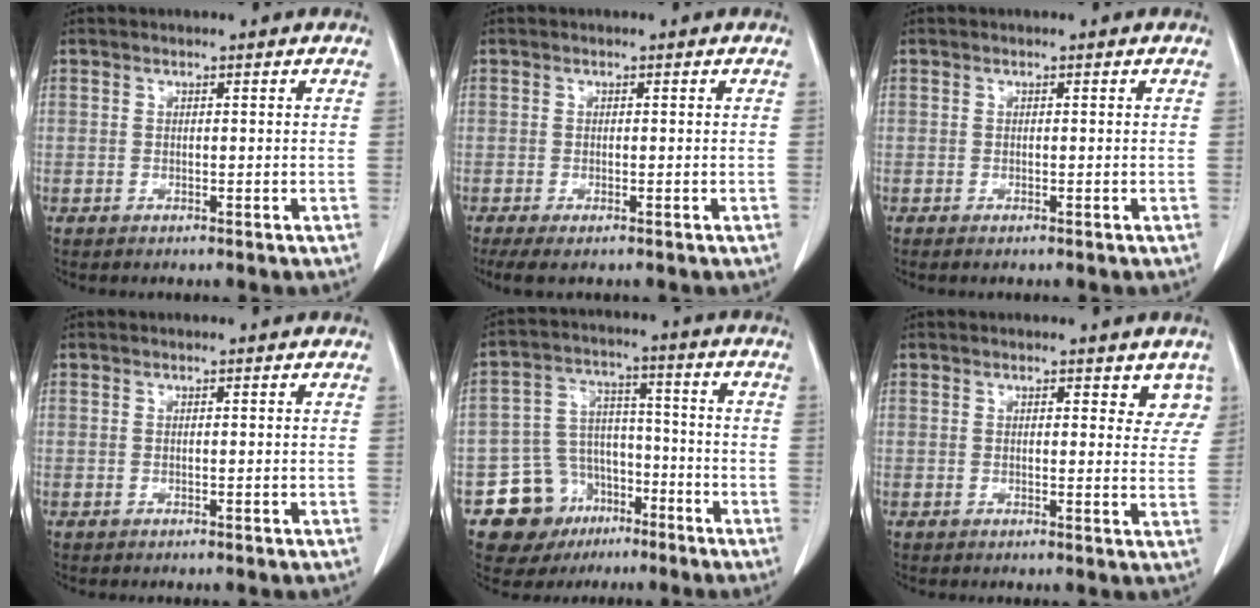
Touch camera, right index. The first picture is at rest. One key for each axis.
{"total": 4.7, "fx": -2.7, "fy": 1.7, "fz": 3.5, "tx": -0.071, "ty": -0.009, "tz": -0.044}
{"total": 1.1, "fx": -0.5, "fy": 0.4, "fz": 0.9, "tx": -0.022, "ty": -0.003, "tz": -0.007}
{"total": 0.0}
{"total": 12.7, "fx": -6.8, "fy": 10.0, "fz": 3.6, "tx": -0.064, "ty": 0.053, "tz": -0.098}
{"total": 5.1, "fx": 3.0, "fy": 2.5, "fz": 3.3, "tx": -0.027, "ty": -0.002, "tz": 0.032}